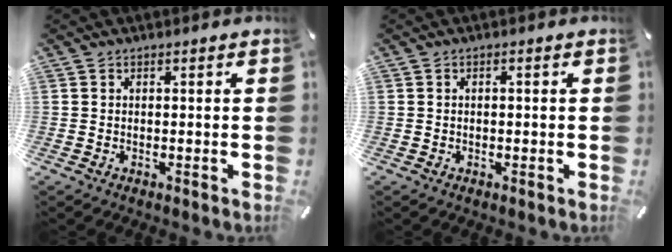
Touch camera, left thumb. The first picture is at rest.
{"total": 0.7, "force": [-0.2, 0.3, 0.6], "torque": [-0.011, 0.000, -0.004]}